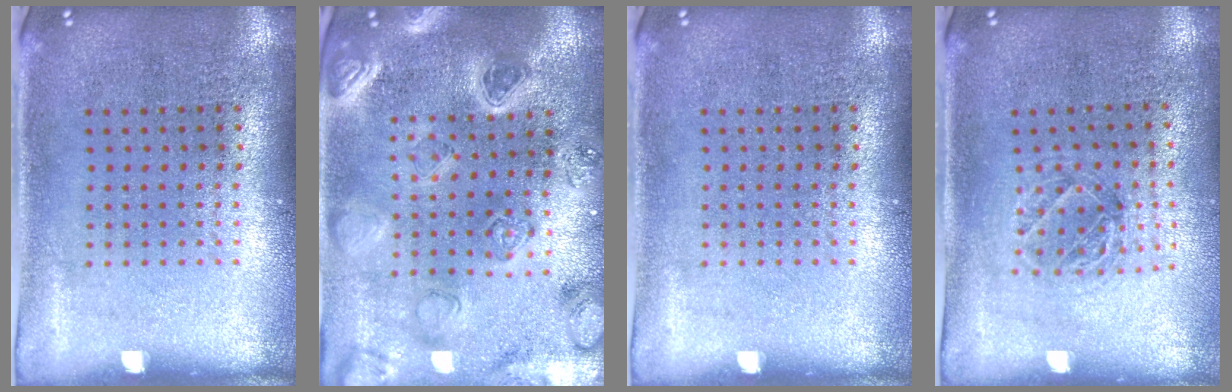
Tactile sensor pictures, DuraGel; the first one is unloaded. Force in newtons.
{"total": 2.4, "press": 2.4, "slide": 0.2}
{"total": 0.0}
{"total": 1.0, "press": 1.0, "slide": 0.2}